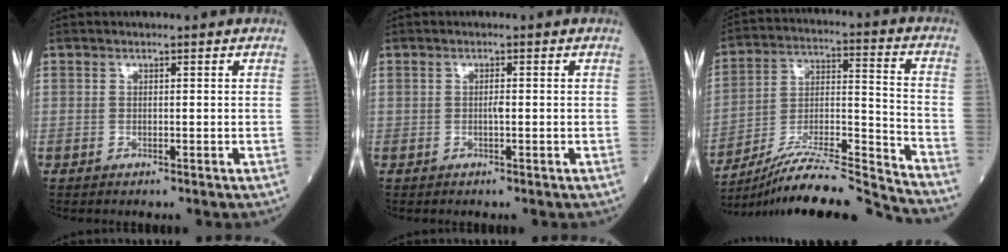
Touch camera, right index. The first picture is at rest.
{"total": 0.9, "force": [-0.2, 0.1, 0.9], "torque": [-0.017, 0.000, -0.003]}
{"total": 19.4, "force": [-18.2, -1.6, 6.8], "torque": [-0.131, -0.001, -0.311]}